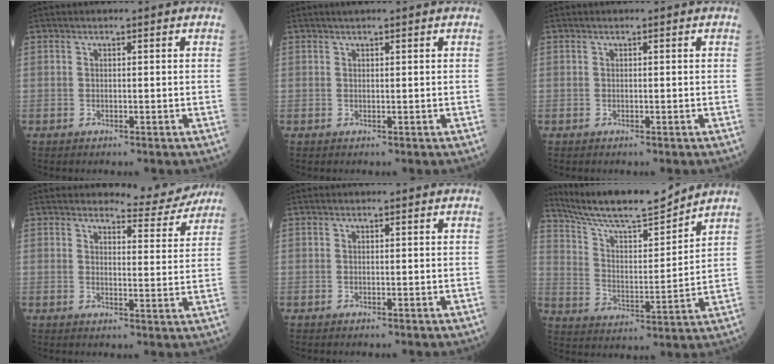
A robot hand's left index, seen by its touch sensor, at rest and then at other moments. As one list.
[{"total": 1.3, "force": [1.0, 0.1, 0.7], "torque": [-0.010, 0.012, 0.018]}, {"total": 0.0}, {"total": 6.0, "force": [6.0, 0.6, -0.2], "torque": [-0.004, -0.024, 0.066]}, {"total": 0.0}, {"total": 13.9, "force": [13.0, 0.5, 4.9], "torque": [-0.100, -0.001, 0.228]}]